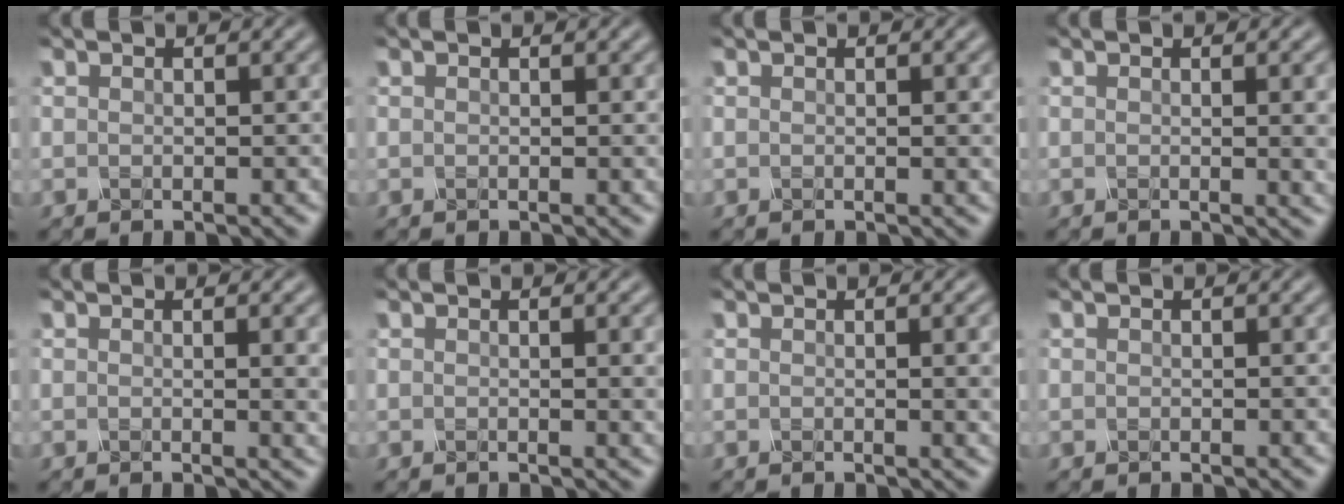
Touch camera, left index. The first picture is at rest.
{"total": 0.5, "force": [0.1, 0.2, 0.5], "torque": [-0.001, 0.001, 0.001]}
{"total": 1.4, "force": [0.2, 0.5, 1.3], "torque": [-0.009, 0.003, -0.002]}
{"total": 3.9, "force": [0.3, 1.4, 3.6], "torque": [-0.028, 0.003, 0.005]}
{"total": 3.9, "force": [0.4, 1.4, 3.6], "torque": [-0.028, 0.003, 0.006]}
{"total": 2.8, "force": [0.3, 1.0, 2.6], "torque": [-0.020, 0.003, 0.002]}
{"total": 4.4, "force": [0.4, 1.7, 4.0], "torque": [-0.027, 0.007, 0.005]}
{"total": 0.0}